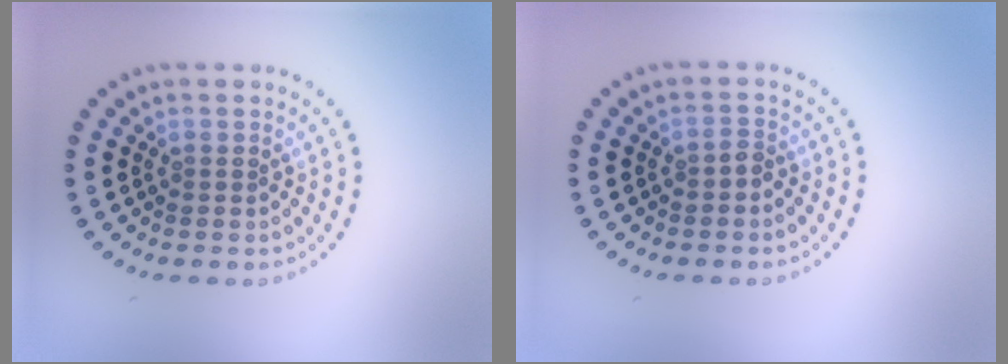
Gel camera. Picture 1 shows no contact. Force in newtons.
{"total": 1.0, "press": 0.8, "slide": 0.6}